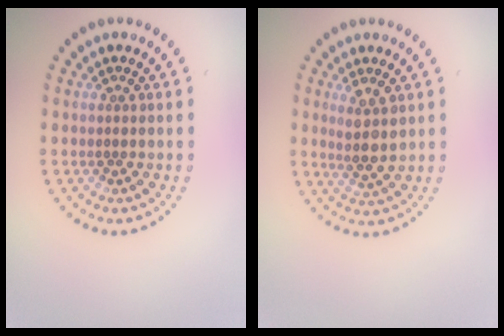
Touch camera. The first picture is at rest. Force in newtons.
{"total": 2.5, "press": 2.2, "slide": 1.2}